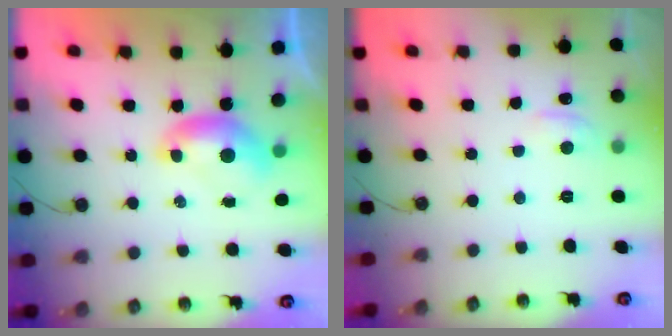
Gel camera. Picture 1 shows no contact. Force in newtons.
{"total": 0.7, "press": 0.2, "slide": 0.6}